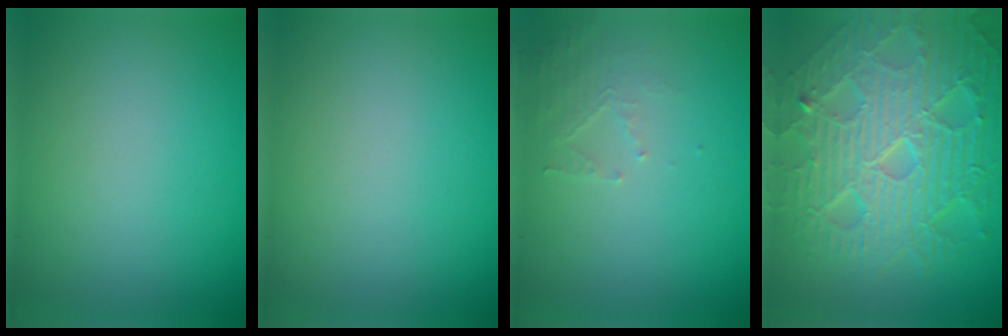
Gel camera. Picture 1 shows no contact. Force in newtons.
{"total": 0.0}
{"total": 1.7, "press": 1.7, "slide": 0.3}
{"total": 10.7, "press": 7.0, "slide": 8.1}